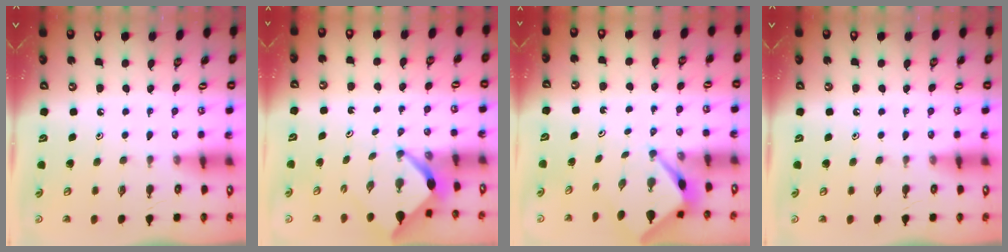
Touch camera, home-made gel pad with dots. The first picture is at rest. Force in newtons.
{"total": 3.6, "press": 3.6, "slide": 0.2}
{"total": 2.6, "press": 2.6, "slide": 0.1}
{"total": 0.0}